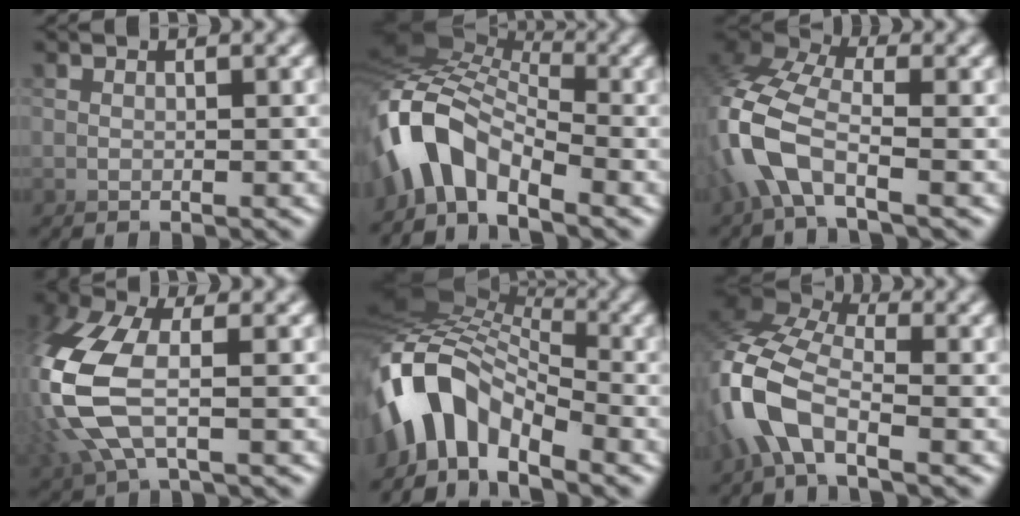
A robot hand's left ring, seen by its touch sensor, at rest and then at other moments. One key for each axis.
{"total": 5.0, "fx": -1.7, "fy": 3.3, "fz": 3.4, "tx": -0.113, "ty": -0.005, "tz": -0.042}
{"total": 3.2, "fx": -1.5, "fy": 2.0, "fz": 1.9, "tx": -0.102, "ty": -0.006, "tz": -0.030}
{"total": 3.2, "fx": -1.1, "fy": 2.3, "fz": 1.9, "tx": -0.146, "ty": -0.031, "tz": -0.003}
{"total": 6.3, "fx": -1.7, "fy": 4.1, "fz": 4.5, "tx": -0.142, "ty": 0.002, "tz": -0.045}
{"total": 4.4, "fx": -1.2, "fy": 3.2, "fz": 2.9, "tx": -0.114, "ty": 0.004, "tz": -0.029}